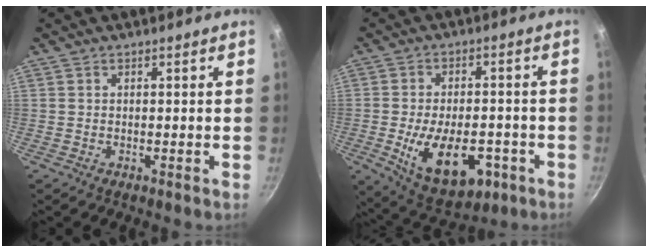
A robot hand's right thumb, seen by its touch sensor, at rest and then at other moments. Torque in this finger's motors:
{"motor_torque": [0.04, 0.44, 0.99, -0.14, 0.13]}